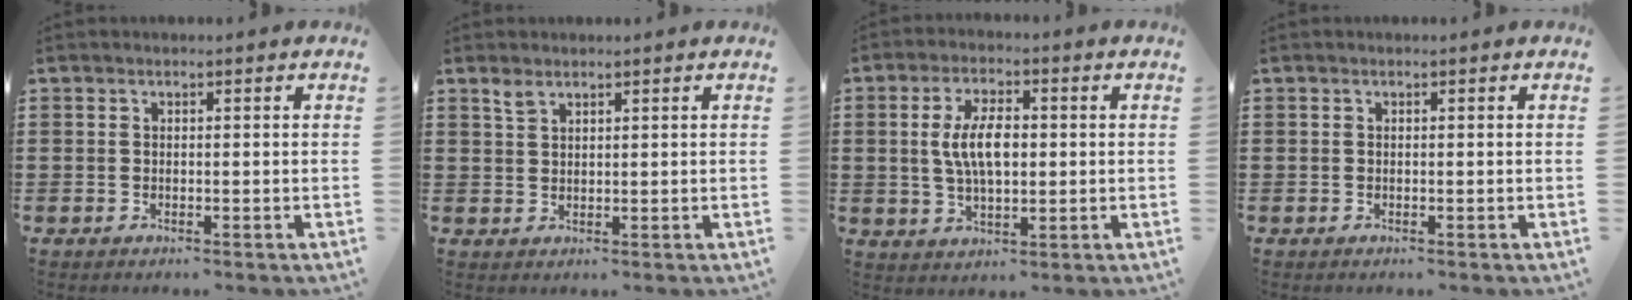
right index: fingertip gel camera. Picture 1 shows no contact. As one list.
[{"total": 1.9, "force": [1.5, 0.7, 0.8], "torque": [-0.020, 0.001, 0.029]}, {"total": 7.2, "force": [0.5, 3.1, 6.4], "torque": [-0.124, 0.005, 0.003]}, {"total": 0.0}]